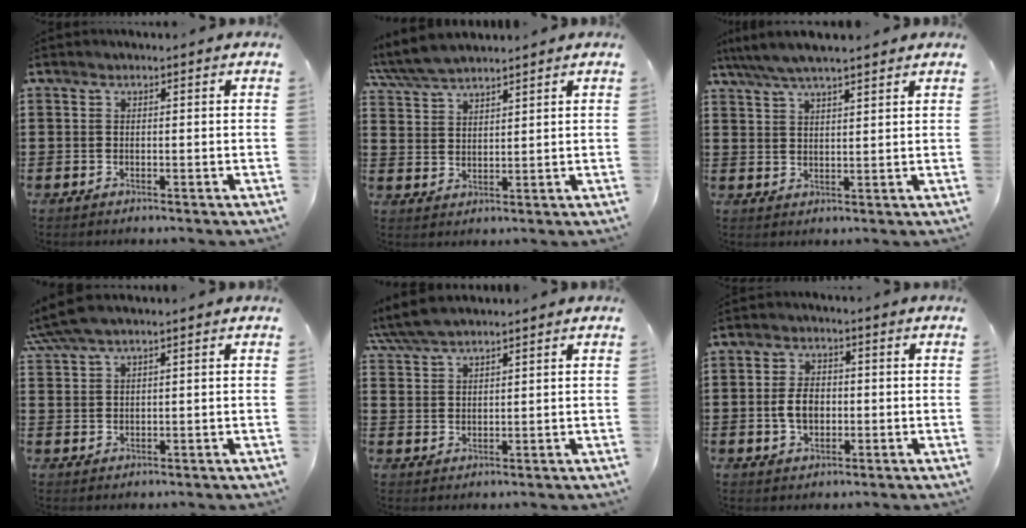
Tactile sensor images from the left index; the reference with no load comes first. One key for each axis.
{"total": 5.4, "fx": 4.9, "fy": 1.1, "fz": 1.8, "tx": -0.052, "ty": -0.010, "tz": 0.092}
{"total": 4.7, "fx": 4.0, "fy": 0.6, "fz": 2.4, "tx": -0.057, "ty": -0.009, "tz": 0.070}
{"total": 3.5, "fx": 2.7, "fy": 0.4, "fz": 2.3, "tx": -0.052, "ty": 0.004, "tz": 0.049}
{"total": 4.5, "fx": 4.0, "fy": 0.9, "fz": 1.9, "tx": -0.050, "ty": -0.003, "tz": 0.076}
{"total": 4.7, "fx": -0.5, "fy": 3.0, "fz": 3.6, "tx": -0.069, "ty": 0.002, "tz": -0.014}